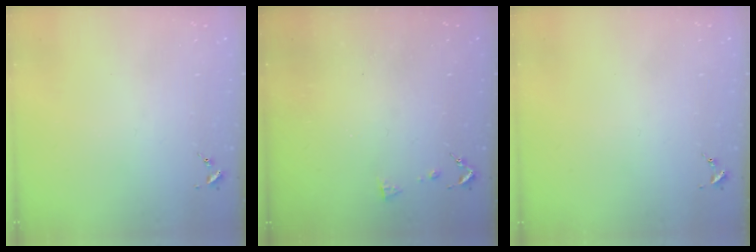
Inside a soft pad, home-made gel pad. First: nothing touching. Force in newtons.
{"total": 5.4, "press": 5.4, "slide": 0.8}
{"total": 0.0}